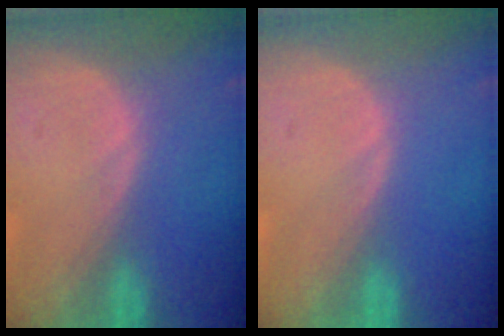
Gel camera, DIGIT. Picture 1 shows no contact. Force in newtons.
{"total": 0.0}